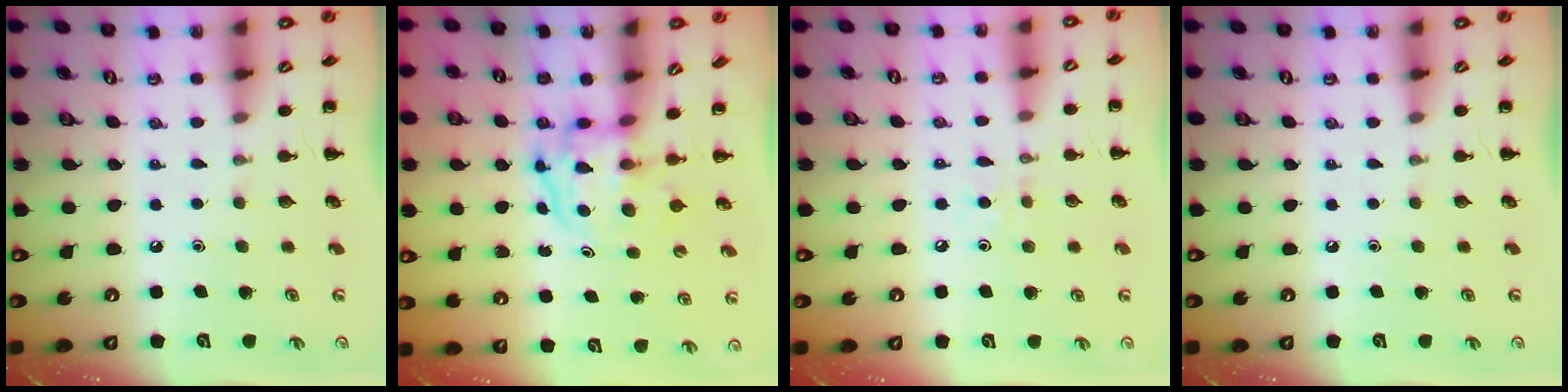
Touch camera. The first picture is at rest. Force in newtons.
{"total": 3.9, "press": 3.8, "slide": 0.6}
{"total": 6.2, "press": 5.8, "slide": 2.1}
{"total": 0.0}